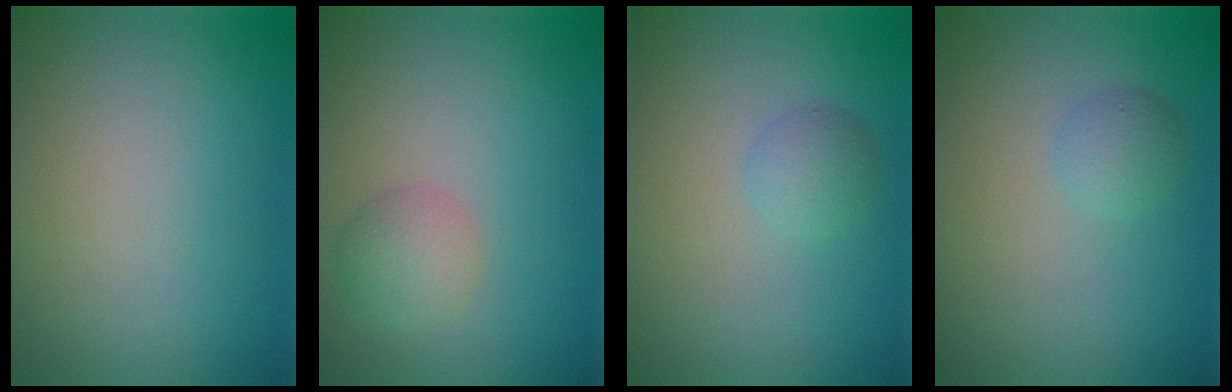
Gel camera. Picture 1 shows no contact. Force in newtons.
{"total": 2.6, "press": 2.6, "slide": 0.1}
{"total": 1.7, "press": 1.7, "slide": 0.0}
{"total": 1.5, "press": 1.5, "slide": 0.1}